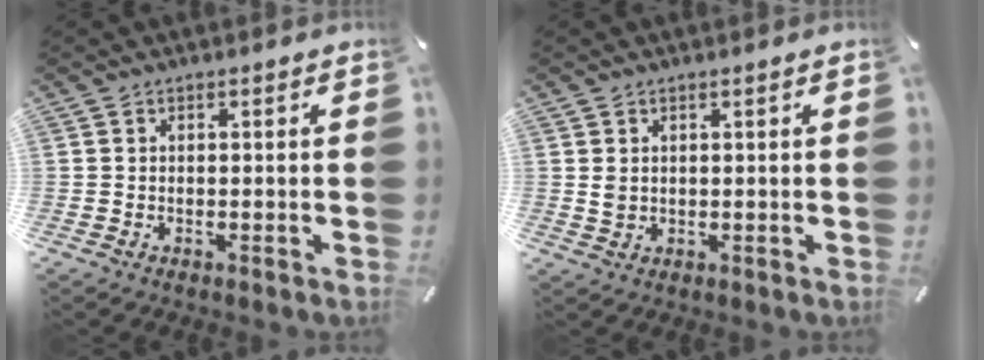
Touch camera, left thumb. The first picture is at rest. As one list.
[{"total": 1.7, "force": [0.8, 1.2, 0.8], "torque": [-0.017, 0.002, 0.015]}]